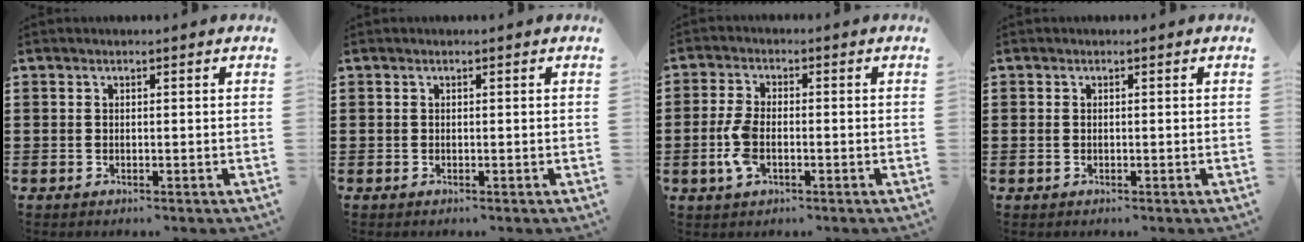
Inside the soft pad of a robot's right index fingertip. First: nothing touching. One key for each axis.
{"total": 0.0}
{"total": 5.3, "fx": -1.3, "fy": 2.5, "fz": 4.5, "tx": -0.107, "ty": -0.005, "tz": -0.028}
{"total": 0.6, "fx": -0.1, "fy": 0.3, "fz": 0.5, "tx": -0.012, "ty": 0.000, "tz": -0.002}